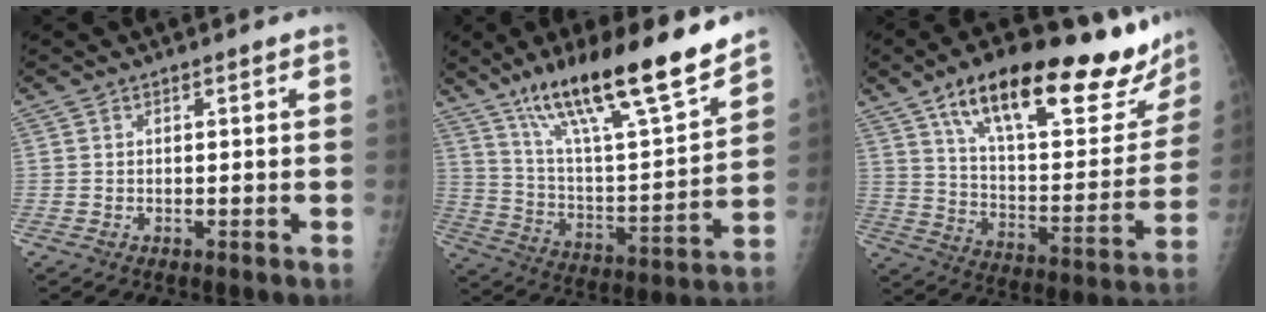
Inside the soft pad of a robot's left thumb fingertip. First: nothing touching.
{"total": 23.2, "force": [16.6, 3.8, 15.7], "torque": [-0.243, -0.069, 0.287]}
{"total": 31.3, "force": [20.5, 10.1, 21.3], "torque": [-0.281, -0.051, 0.312]}